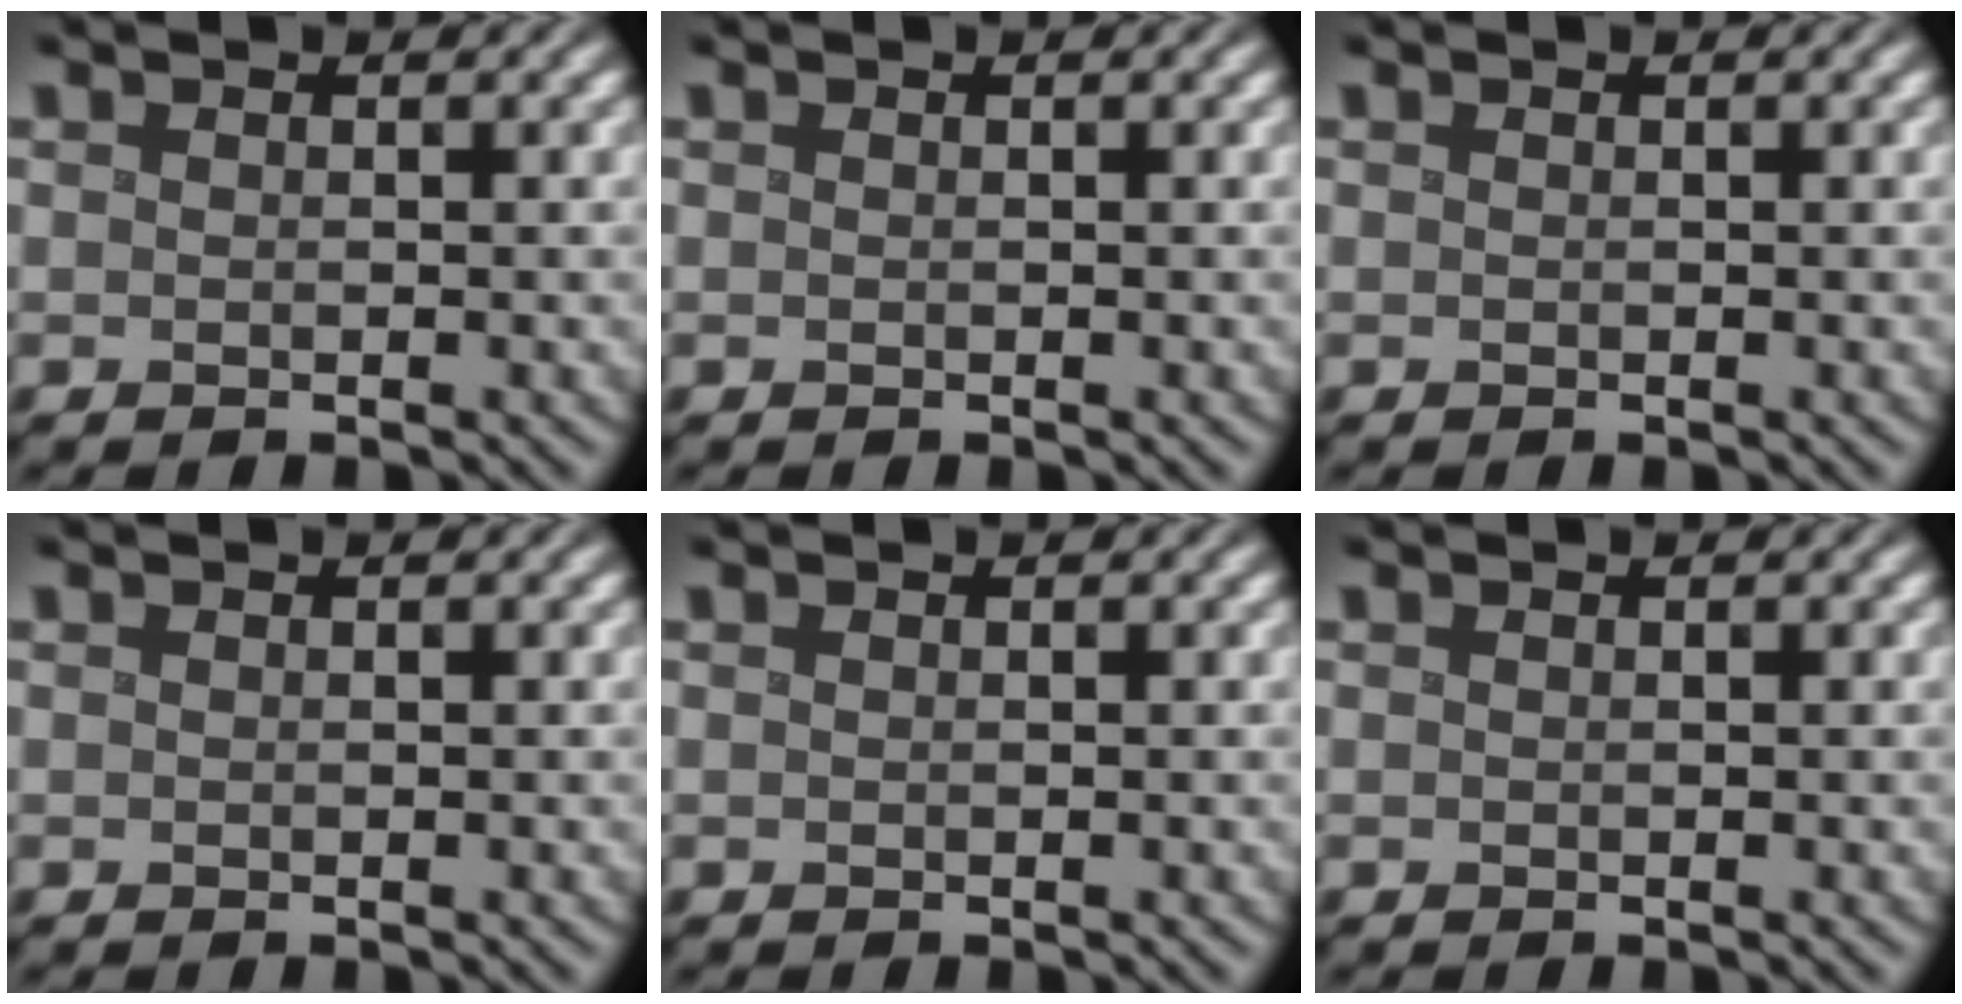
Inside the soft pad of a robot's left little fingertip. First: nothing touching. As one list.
[{"total": 0.0}, {"total": 0.0}, {"total": 0.0}, {"total": 0.0}, {"total": 0.0}]